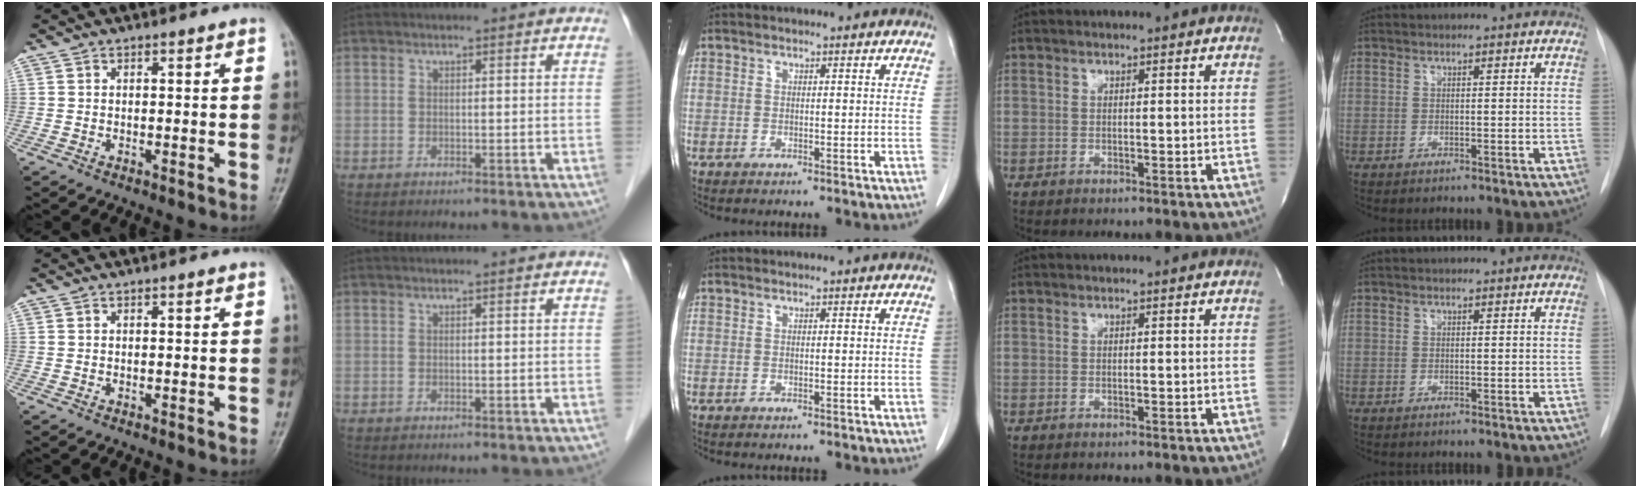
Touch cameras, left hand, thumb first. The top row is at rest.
{}